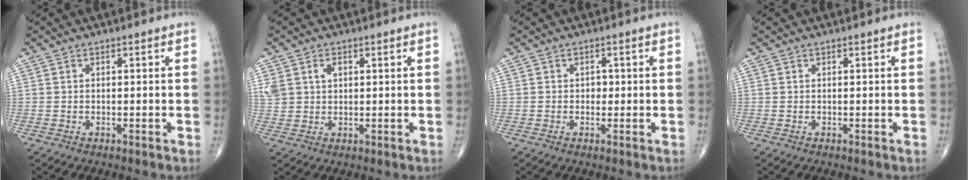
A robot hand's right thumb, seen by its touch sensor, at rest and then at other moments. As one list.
[{"total": 4.8, "force": [1.7, 3.6, 2.7], "torque": [-0.050, 0.003, 0.041]}, {"total": 1.3, "force": [0.0, 1.1, 0.7], "torque": [-0.001, 0.003, -0.003]}, {"total": 0.0}]